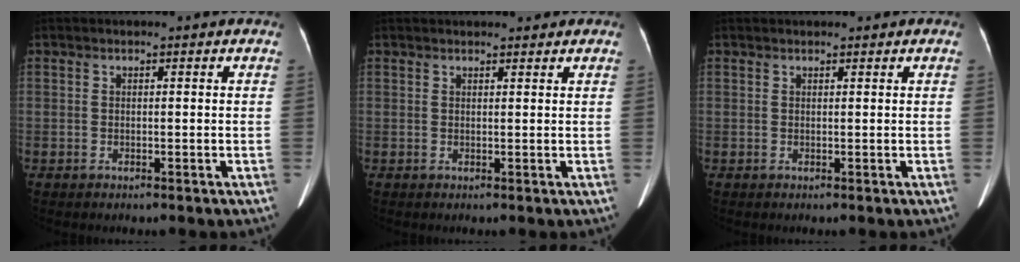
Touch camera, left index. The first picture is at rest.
{"total": 4.2, "force": [3.7, 1.2, 1.7], "torque": [-0.014, 0.021, 0.044]}
{"total": 1.8, "force": [1.5, 0.5, 0.8], "torque": [-0.006, 0.021, 0.019]}